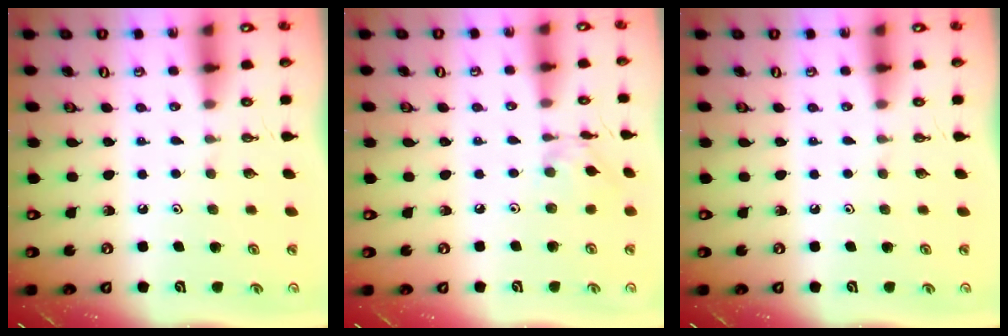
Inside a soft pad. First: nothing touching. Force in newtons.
{"total": 2.7, "press": 2.7, "slide": 0.2}
{"total": 0.0}